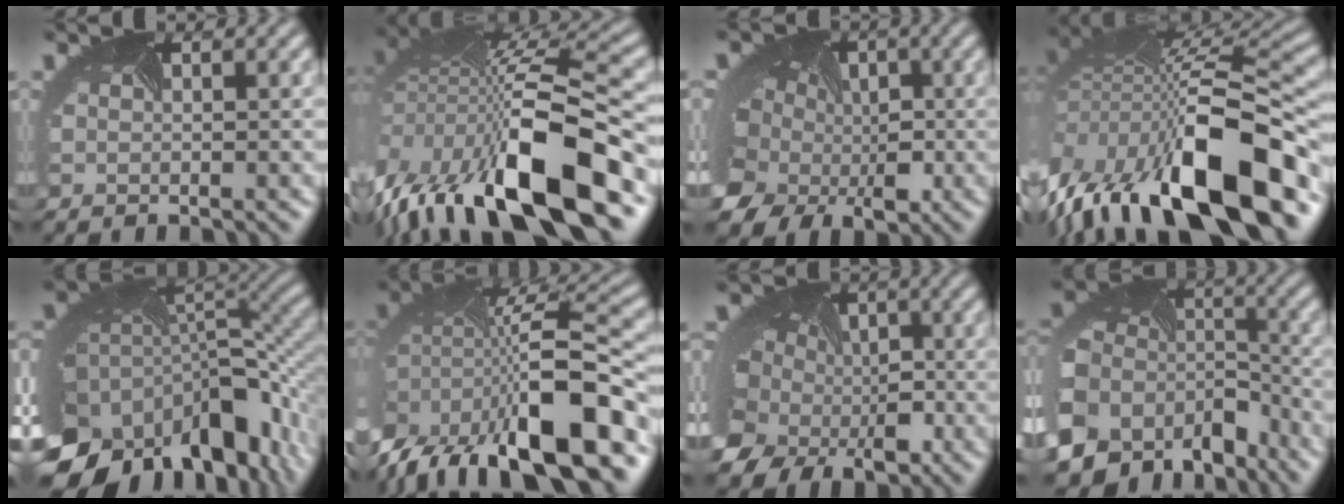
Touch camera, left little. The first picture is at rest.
{"total": 15.6, "force": [-7.4, 5.8, 12.5], "torque": [-0.225, 0.001, -0.127]}
{"total": 13.2, "force": [-1.3, 10.9, 7.2], "torque": [-0.158, -0.012, -0.045]}
{"total": 17.1, "force": [-7.9, 7.1, 13.4], "torque": [-0.241, -0.019, -0.124]}
{"total": 18.4, "force": [-8.8, 10.5, 12.3], "torque": [-0.241, -0.028, -0.121]}
{"total": 15.8, "force": [-7.8, 7.2, 11.6], "torque": [-0.210, -0.011, -0.115]}
{"total": 14.1, "force": [-2.7, 11.8, 7.1], "torque": [-0.163, -0.021, -0.071]}
{"total": 13.7, "force": [-7.3, 9.7, 6.4], "torque": [-0.170, -0.039, -0.102]}